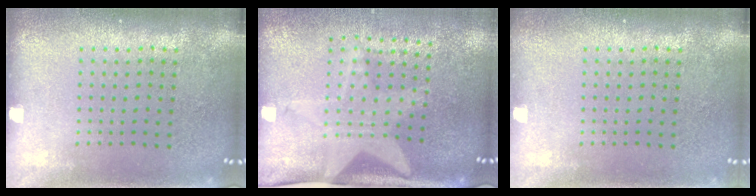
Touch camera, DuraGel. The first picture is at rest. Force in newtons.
{"total": 2.0, "press": 1.5, "slide": 1.4}
{"total": 0.5, "press": 0.5, "slide": 0.1}